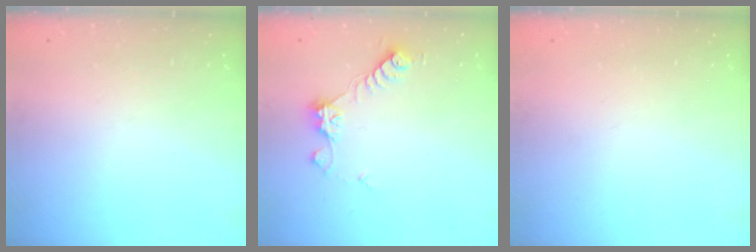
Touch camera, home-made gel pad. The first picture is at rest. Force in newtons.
{"total": 8.1, "press": 8.1, "slide": 0.2}
{"total": 0.0}